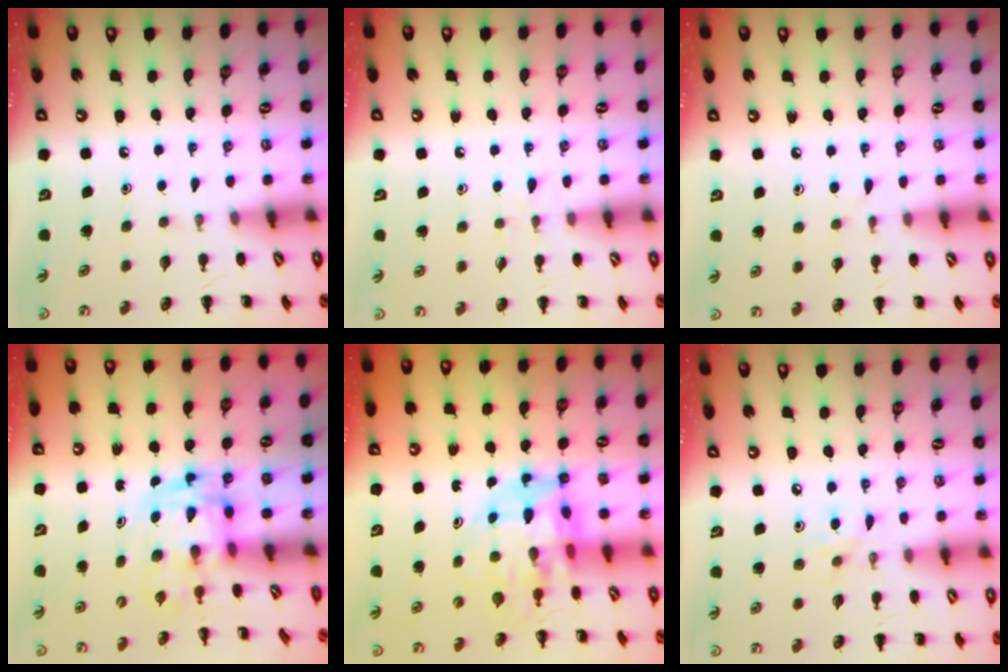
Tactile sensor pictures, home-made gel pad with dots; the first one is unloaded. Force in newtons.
{"total": 5.0, "press": 4.6, "slide": 2.0}
{"total": 3.0, "press": 2.6, "slide": 1.4}
{"total": 2.8, "press": 2.7, "slide": 0.5}
{"total": 9.5, "press": 8.9, "slide": 3.4}
{"total": 5.1, "press": 4.7, "slide": 1.9}